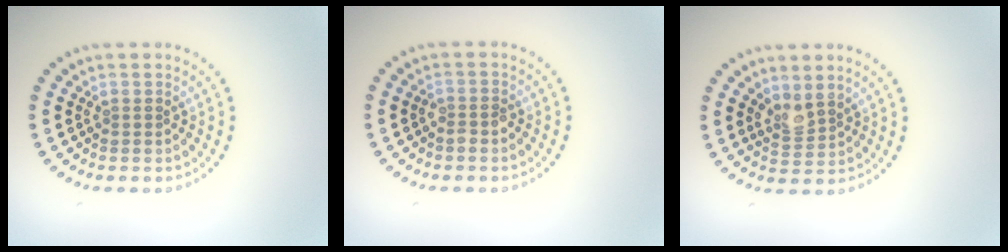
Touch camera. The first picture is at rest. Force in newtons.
{"total": 1.1, "press": 1.0, "slide": 0.4}
{"total": 2.0, "press": 1.7, "slide": 1.1}